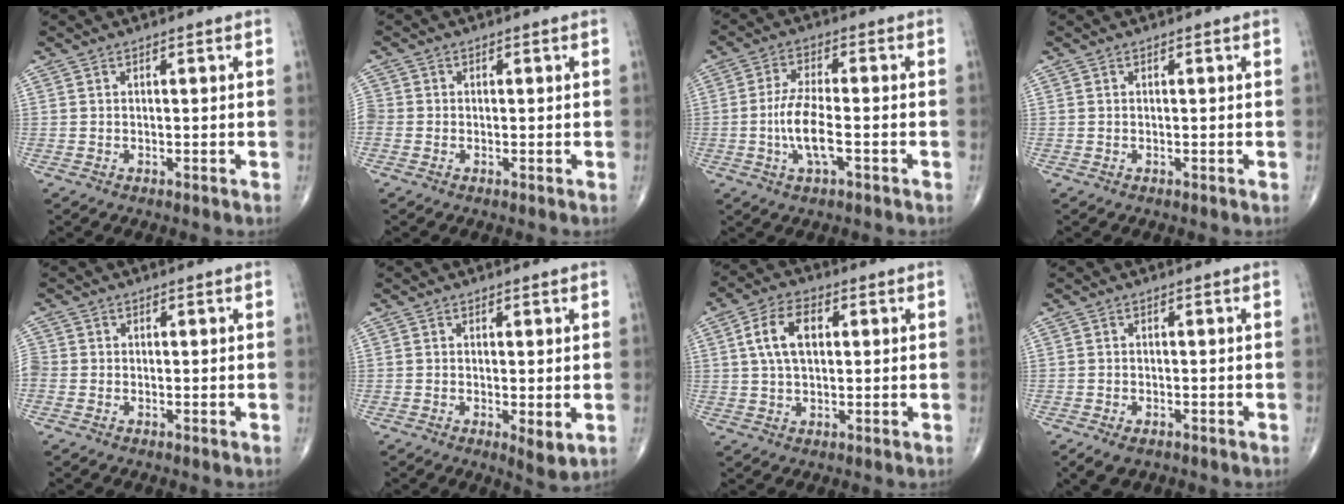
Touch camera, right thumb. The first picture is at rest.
{"total": 2.8, "force": [-0.6, 2.4, 1.3], "torque": [-0.033, 0.004, -0.016]}
{"total": 7.8, "force": [-1.9, 2.7, 7.1], "torque": [-0.148, 0.010, -0.038]}
{"total": 0.0}
{"total": 3.1, "force": [-0.7, 2.7, 1.5], "torque": [-0.039, 0.005, -0.018]}
{"total": 3.6, "force": [-0.5, 1.2, 3.3], "torque": [-0.053, -0.014, -0.010]}
{"total": 8.4, "force": [1.8, 4.8, 6.6], "torque": [-0.118, 0.012, 0.031]}
{"total": 3.6, "force": [-2.1, 2.0, 2.1], "torque": [-0.037, 0.000, -0.030]}